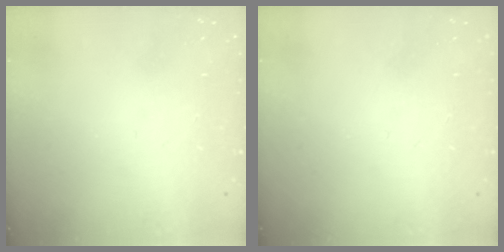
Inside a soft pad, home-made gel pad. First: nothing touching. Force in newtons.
{"total": 0.0}